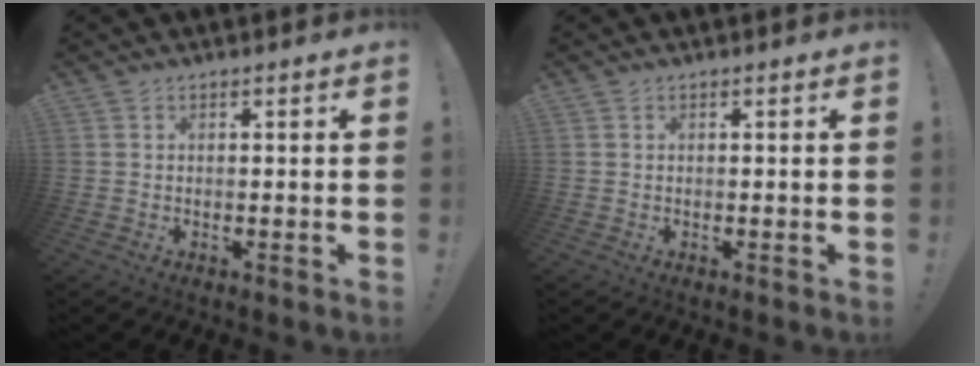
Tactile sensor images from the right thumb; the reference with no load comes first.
{"total": 0.0}